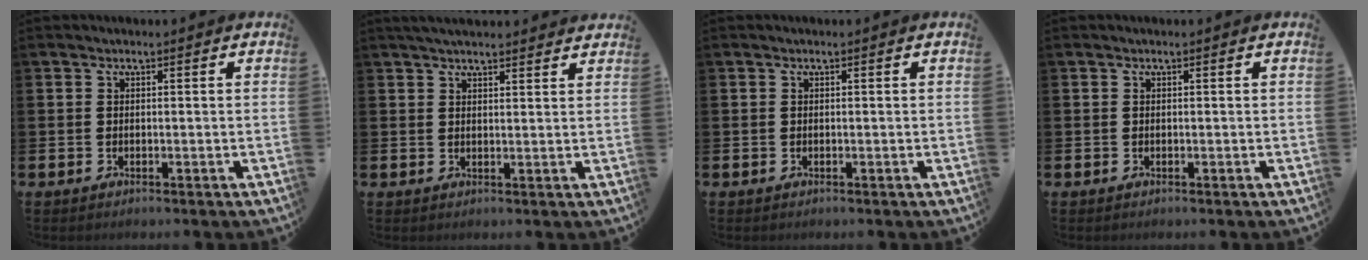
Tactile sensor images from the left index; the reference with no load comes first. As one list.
[{"total": 3.2, "force": [3.1, 0.4, 0.9], "torque": [-0.022, -0.005, 0.057]}, {"total": 0.0}, {"total": 0.0}]